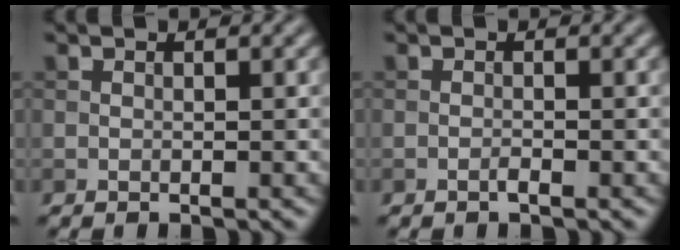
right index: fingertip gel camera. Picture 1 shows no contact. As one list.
[{"total": 0.6, "force": [-0.4, 0.1, 0.5], "torque": [-0.008, 0.002, -0.010]}]